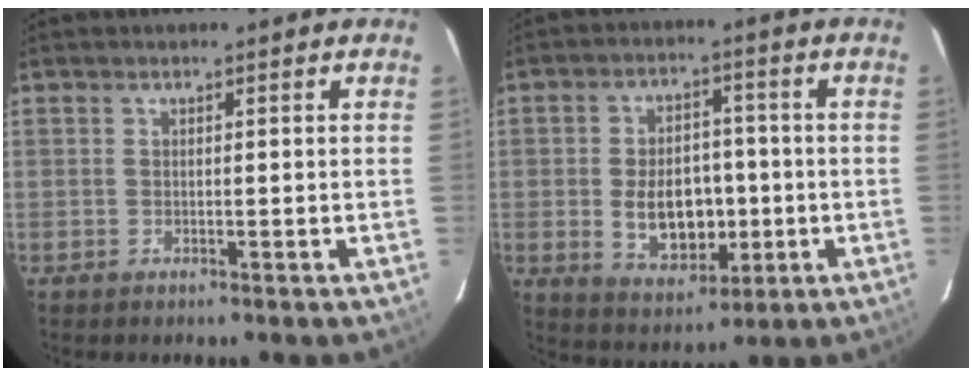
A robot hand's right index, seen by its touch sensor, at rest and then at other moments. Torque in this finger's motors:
{"motor_torque": [0.35, 0.01, 0.57, 0.10]}